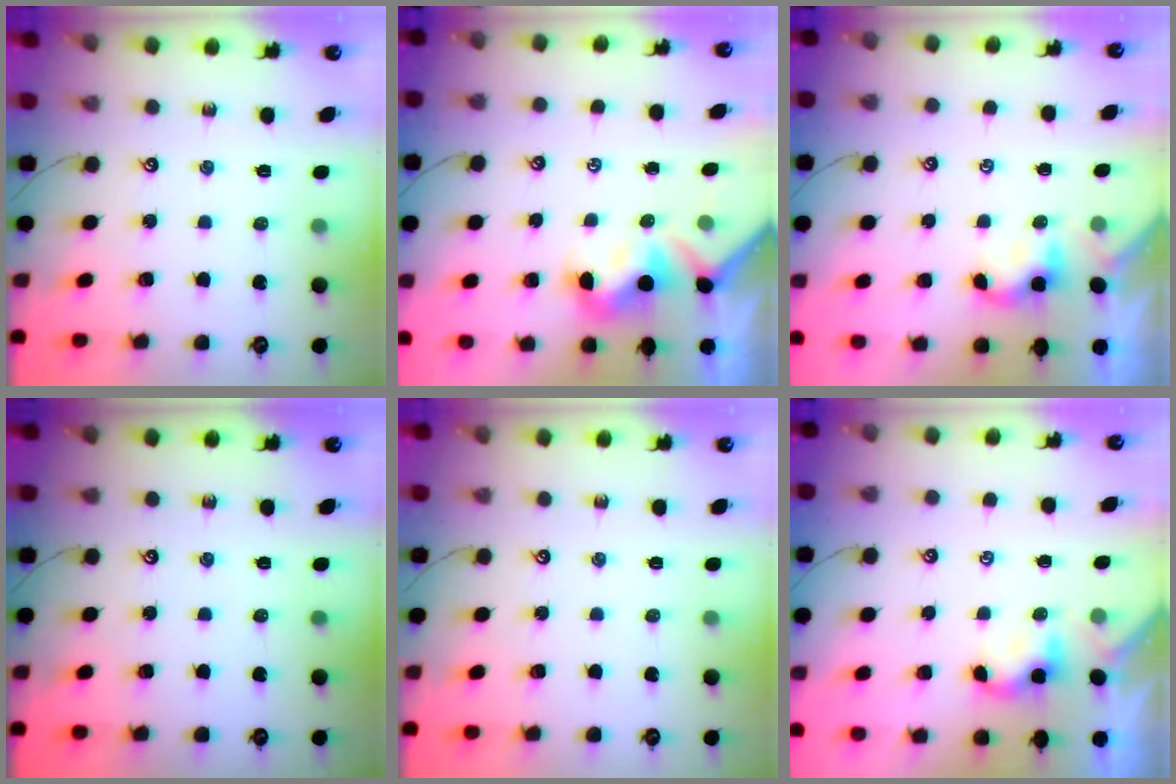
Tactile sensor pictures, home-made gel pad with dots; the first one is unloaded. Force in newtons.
{"total": 2.2, "press": 2.1, "slide": 0.7}
{"total": 1.4, "press": 1.4, "slide": 0.2}
{"total": 0.0}
{"total": 0.0}
{"total": 1.4, "press": 1.4, "slide": 0.2}